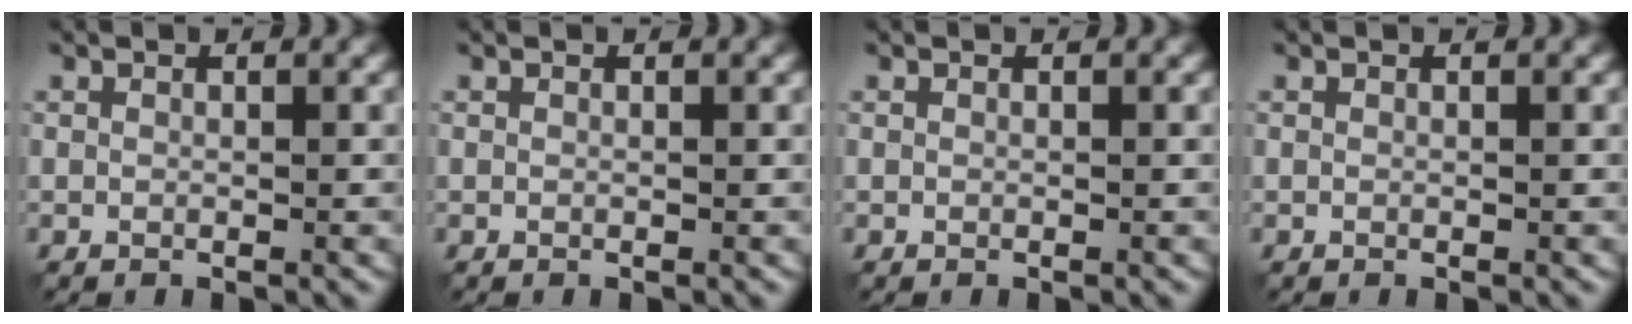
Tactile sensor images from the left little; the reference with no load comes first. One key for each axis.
{"total": 0.0}
{"total": 0.0}
{"total": 0.0}